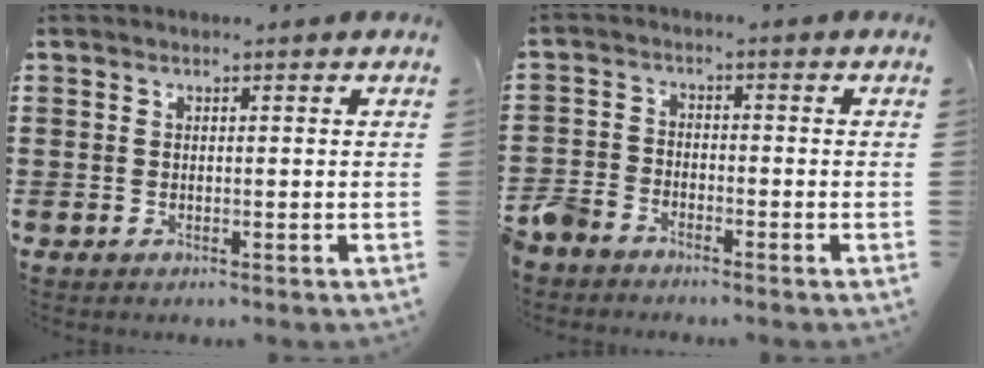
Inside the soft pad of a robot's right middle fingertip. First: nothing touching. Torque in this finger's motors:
{"motor_torque": [1.56, -0.58, 0.76, 0.21]}